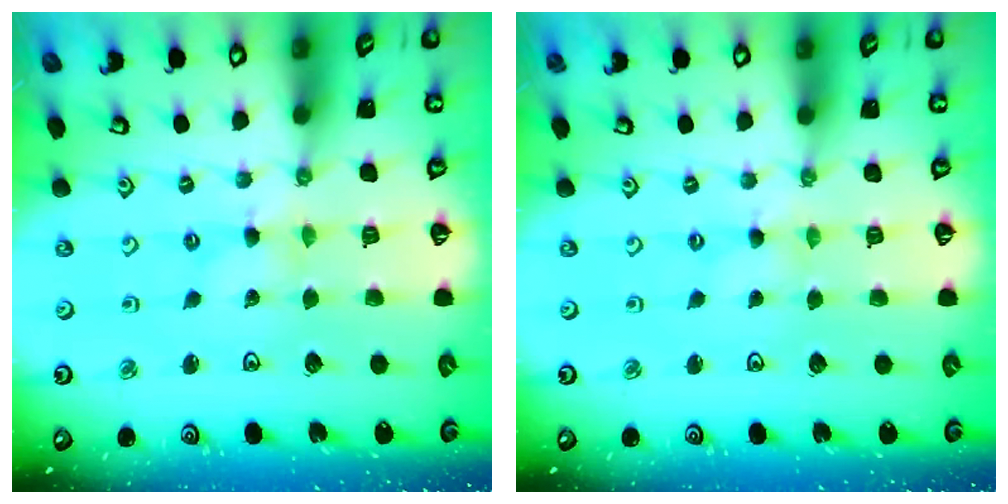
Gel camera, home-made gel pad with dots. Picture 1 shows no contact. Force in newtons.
{"total": 0.0}